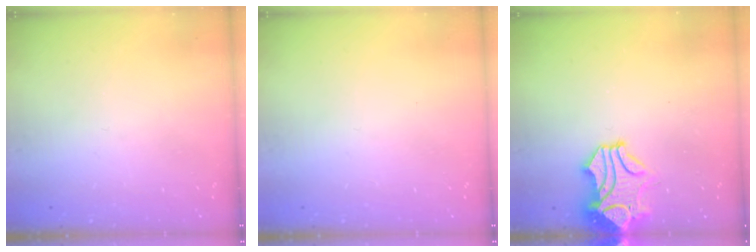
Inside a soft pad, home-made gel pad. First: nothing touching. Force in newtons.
{"total": 0.0}
{"total": 1.5, "press": 0.8, "slide": 1.3}